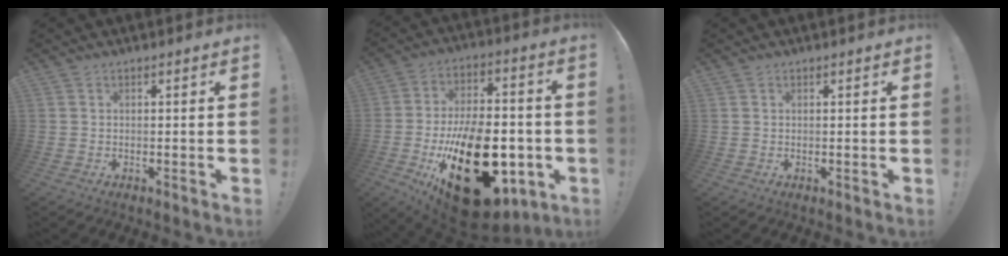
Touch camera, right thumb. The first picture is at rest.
{"total": 32.4, "force": [-9.9, 17.7, 25.3], "torque": [-0.420, 0.057, -0.133]}
{"total": 0.6, "force": [0.3, 0.5, -0.1], "torque": [0.008, -0.002, 0.006]}